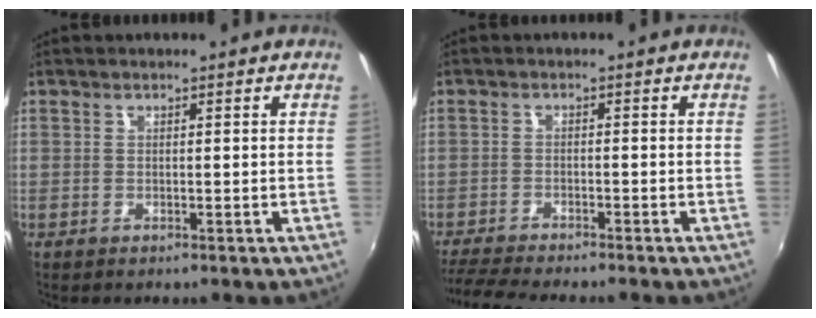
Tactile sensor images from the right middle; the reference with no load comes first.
{"total": 7.2, "force": [-6.7, 0.0, 2.6], "torque": [-0.075, -0.025, -0.116]}